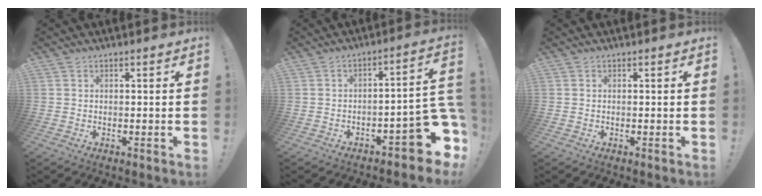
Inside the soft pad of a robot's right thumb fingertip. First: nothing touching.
{"total": 12.4, "force": [-6.0, 3.5, 10.2], "torque": [-0.115, 0.029, -0.096]}
{"total": 0.0}